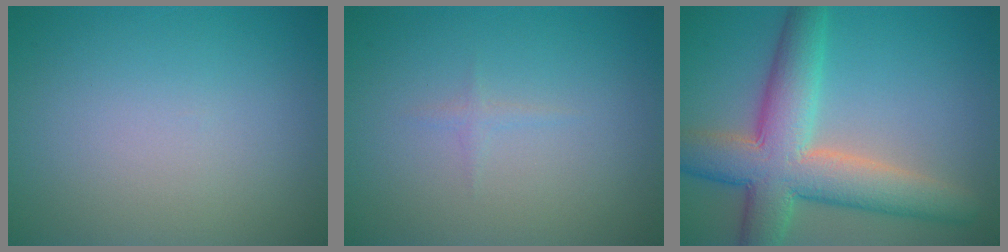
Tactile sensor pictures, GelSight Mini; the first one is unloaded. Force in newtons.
{"total": 0.6, "press": 0.6, "slide": 0.1}
{"total": 8.9, "press": 8.9, "slide": 0.5}